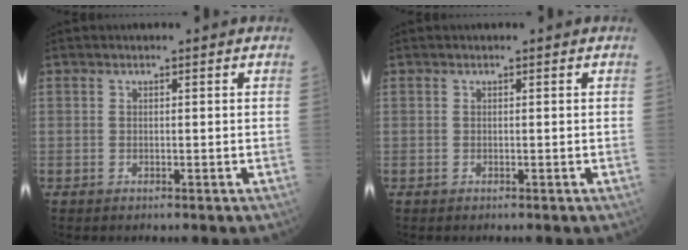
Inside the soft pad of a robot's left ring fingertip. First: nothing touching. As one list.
[{"total": 0.0}]